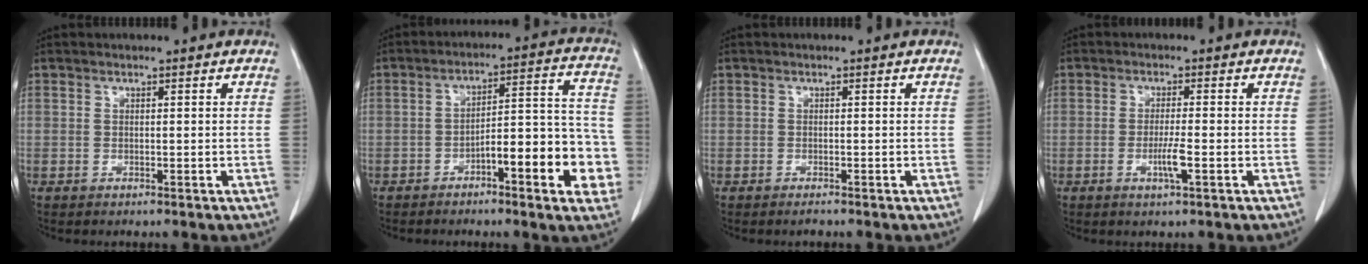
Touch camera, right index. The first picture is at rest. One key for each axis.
{"total": 13.2, "fx": -5.1, "fy": 3.0, "fz": 11.8, "tx": -0.144, "ty": 0.037, "tz": -0.069}
{"total": 0.8, "fx": -0.8, "fy": 0.0, "fz": 0.3, "tx": -0.011, "ty": -0.003, "tz": -0.009}
{"total": 3.4, "fx": -1.3, "fy": -0.1, "fz": 3.1, "tx": -0.062, "ty": -0.006, "tz": -0.024}